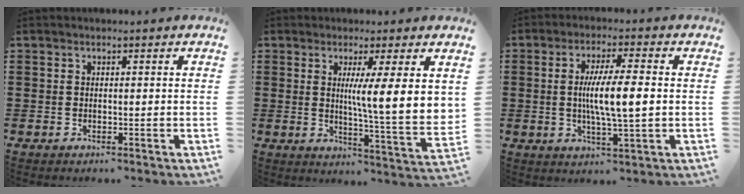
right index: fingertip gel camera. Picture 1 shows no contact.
{"total": 7.9, "force": [3.0, 0.0, 7.3], "torque": [-0.123, -0.028, 0.043]}
{"total": 7.8, "force": [0.3, 1.1, 7.7], "torque": [-0.138, -0.002, 0.001]}